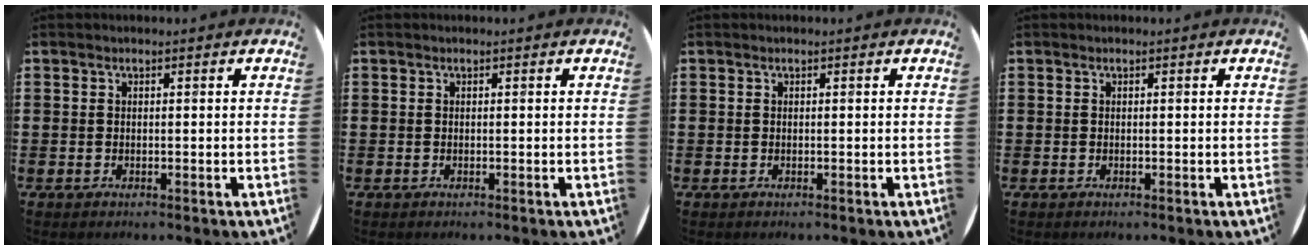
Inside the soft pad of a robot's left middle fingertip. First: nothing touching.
{"total": 0.0}
{"total": 0.0}
{"total": 0.0}